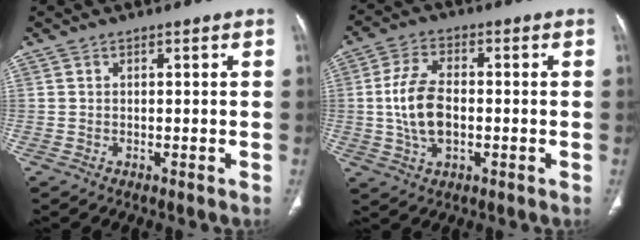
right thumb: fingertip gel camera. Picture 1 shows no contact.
{"total": 9.8, "force": [-0.6, 5.5, 8.1], "torque": [-0.160, 0.008, -0.012]}